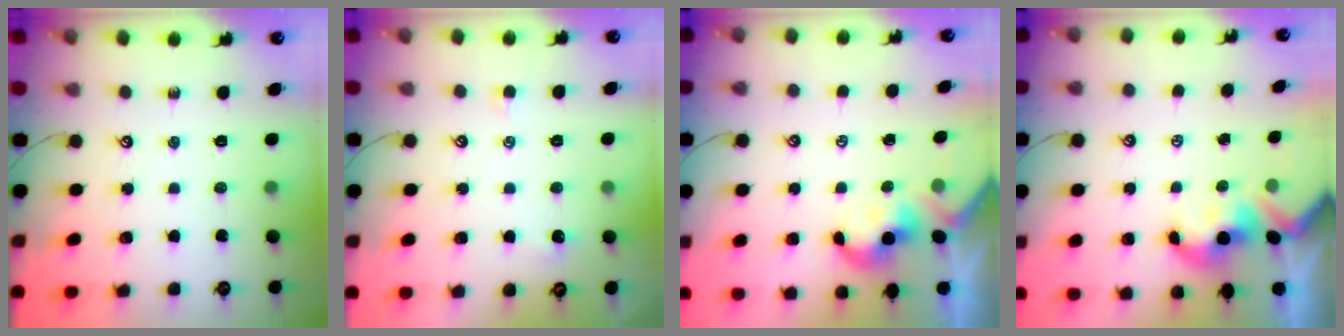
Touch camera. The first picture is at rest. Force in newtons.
{"total": 2.2, "press": 2.1, "slide": 0.3}
{"total": 0.0}
{"total": 1.5, "press": 1.3, "slide": 0.7}